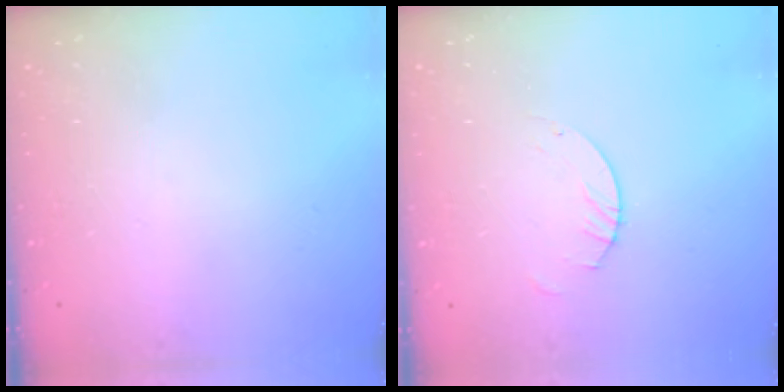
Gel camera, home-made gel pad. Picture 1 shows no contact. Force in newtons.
{"total": 2.5, "press": 2.5, "slide": 0.1}